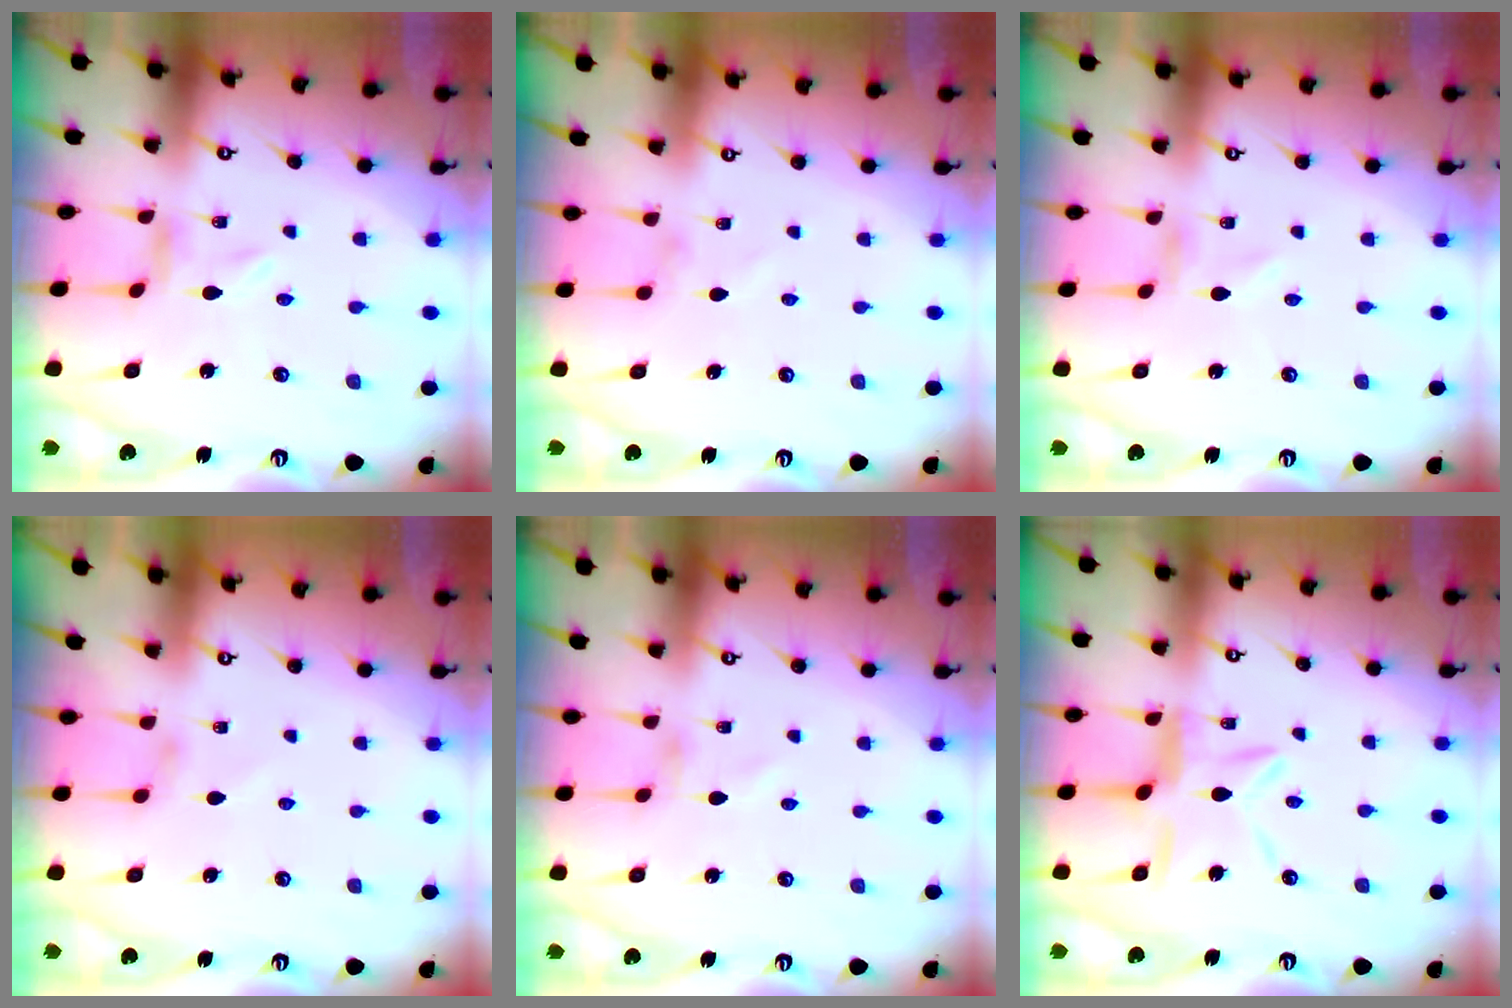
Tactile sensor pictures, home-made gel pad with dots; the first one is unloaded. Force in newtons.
{"total": 0.0}
{"total": 1.1, "press": 1.1, "slide": 0.1}
{"total": 1.2, "press": 1.1, "slide": 0.4}
{"total": 0.0}
{"total": 9.8, "press": 9.8, "slide": 0.8}